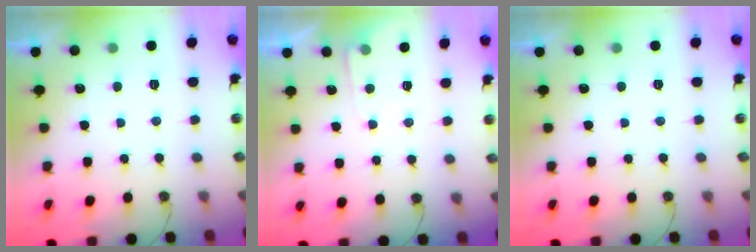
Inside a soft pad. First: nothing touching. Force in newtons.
{"total": 4.1, "press": 4.0, "slide": 0.6}
{"total": 0.0}